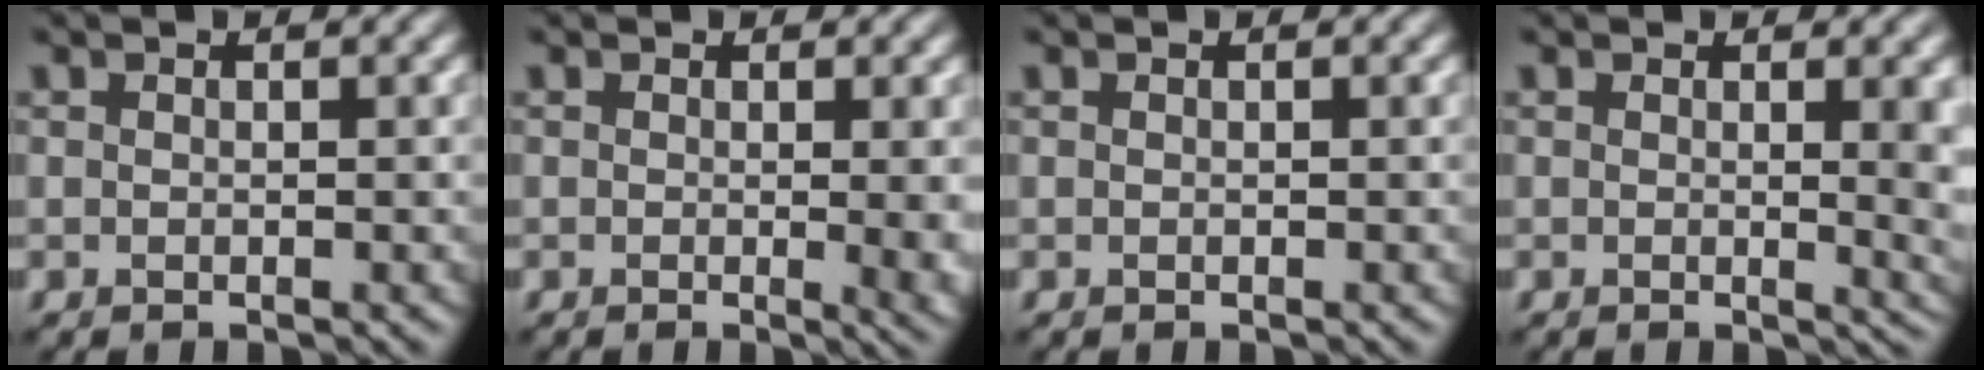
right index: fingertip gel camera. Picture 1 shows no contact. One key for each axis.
{"total": 4.3, "fx": 0.0, "fy": 1.6, "fz": 4.0, "tx": -0.030, "ty": -0.006, "tz": 0.001}
{"total": 0.0}
{"total": 5.0, "fx": 0.5, "fy": 1.9, "fz": 4.6, "tx": -0.033, "ty": -0.004, "tz": 0.010}